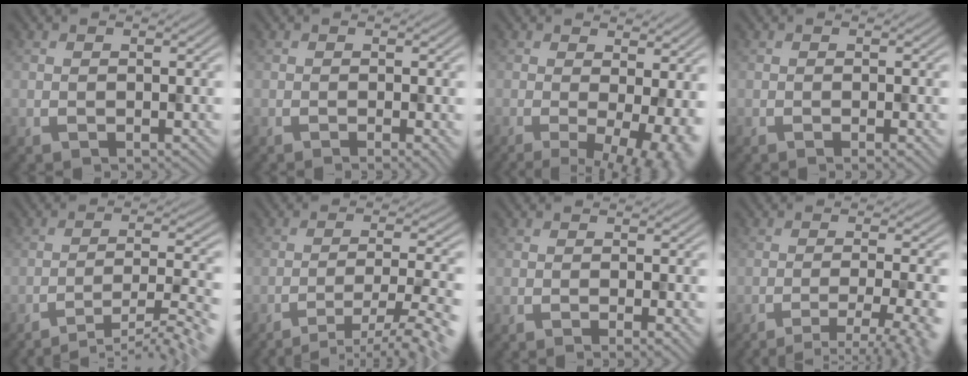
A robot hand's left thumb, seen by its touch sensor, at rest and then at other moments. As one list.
[{"total": 2.0, "force": [-0.8, 0.4, 1.8], "torque": [-0.017, 0.002, -0.008]}, {"total": 8.4, "force": [-0.9, 2.7, 7.9], "torque": [-0.072, 0.000, 0.008]}, {"total": 2.0, "force": [-0.4, 0.4, 1.9], "torque": [-0.018, 0.001, -0.006]}, {"total": 10.4, "force": [-8.3, 1.6, 6.1], "torque": [-0.088, 0.012, -0.108]}, {"total": 10.1, "force": [-7.4, 1.8, 6.7], "torque": [-0.097, 0.007, -0.093]}, {"total": 2.6, "force": [-0.5, 0.6, 2.5], "torque": [-0.025, 0.000, -0.004]}, {"total": 7.7, "force": [-4.8, 1.2, 5.9], "torque": [-0.082, 0.008, -0.061]}]